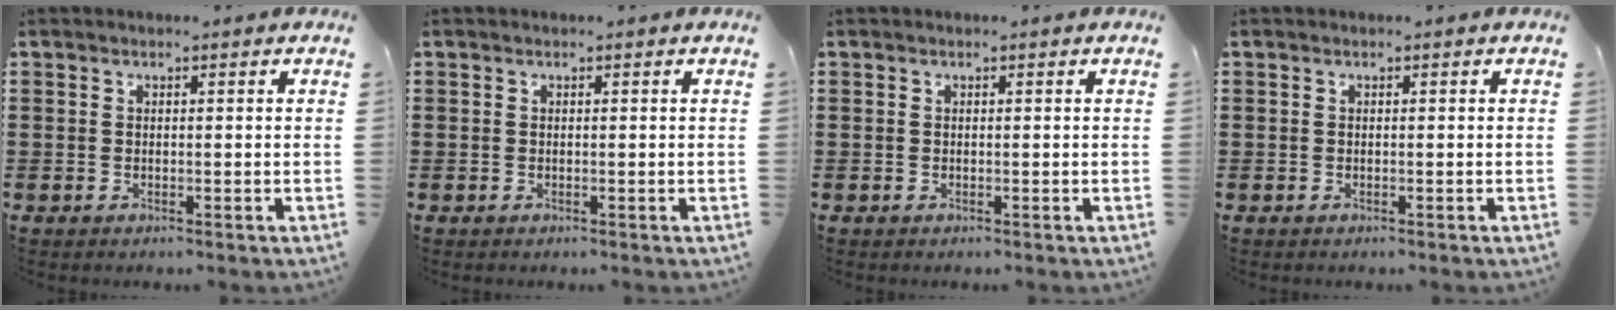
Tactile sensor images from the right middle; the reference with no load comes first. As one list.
[{"total": 0.0}, {"total": 0.0}, {"total": 0.0}]